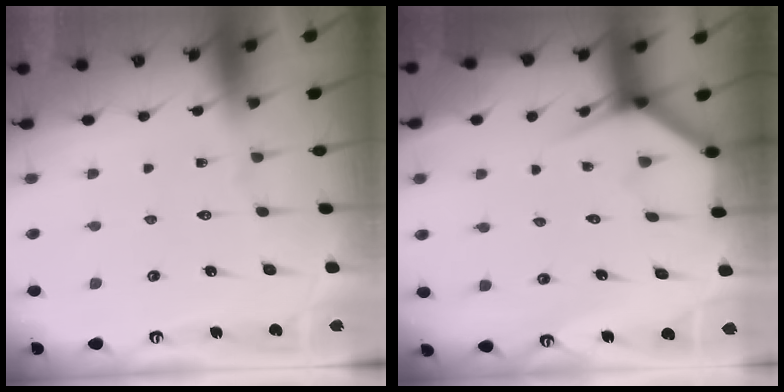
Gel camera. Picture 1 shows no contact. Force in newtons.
{"total": 3.6, "press": 3.6, "slide": 0.3}